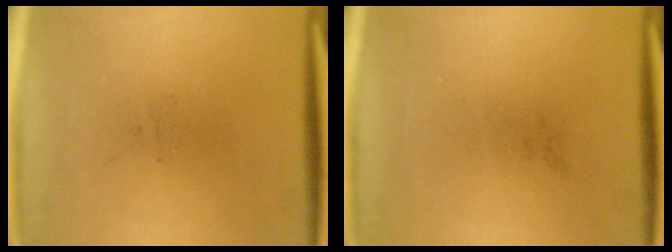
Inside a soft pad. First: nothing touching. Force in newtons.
{"total": 0.0}